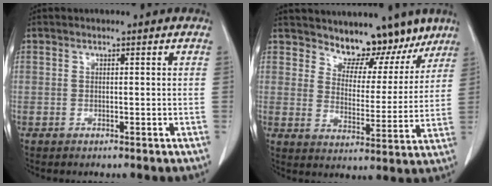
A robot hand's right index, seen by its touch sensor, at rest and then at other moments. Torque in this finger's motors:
{"motor_torque": [0.11, 0.16, 0.01, 0.00]}